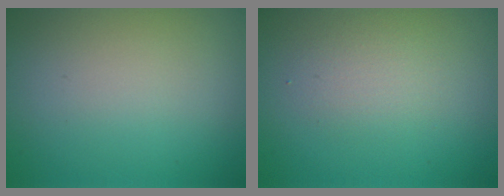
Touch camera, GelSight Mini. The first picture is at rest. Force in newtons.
{"total": 1.9, "press": 1.9, "slide": 0.0}